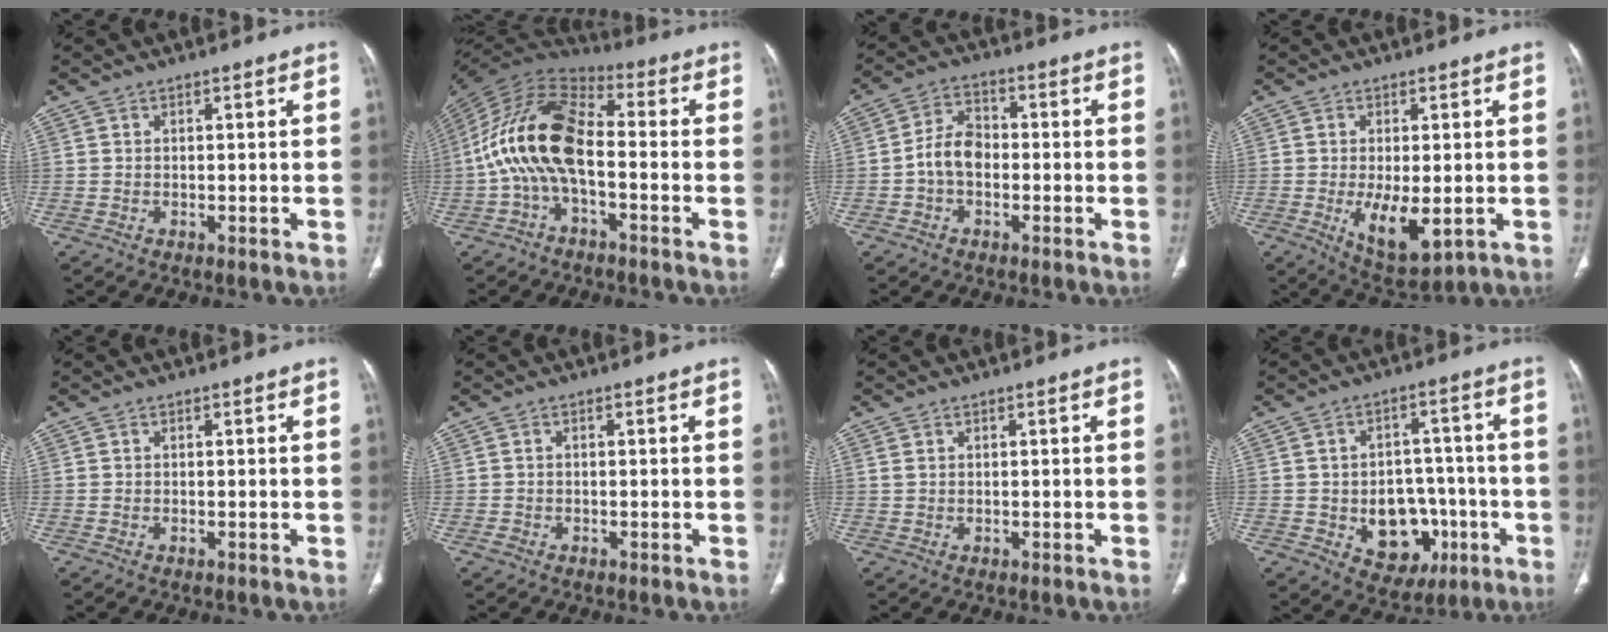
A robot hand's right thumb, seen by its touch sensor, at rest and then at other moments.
{"total": 15.7, "force": [-2.3, 8.0, 13.3], "torque": [-0.255, 0.051, -0.055]}
{"total": 6.6, "force": [-1.4, 4.6, 4.5], "torque": [-0.070, 0.025, -0.036]}
{"total": 9.1, "force": [-1.9, 3.9, 8.0], "torque": [-0.128, -0.021, -0.018]}
{"total": 0.0}
{"total": 1.0, "force": [-0.6, 0.8, 0.3], "torque": [-0.007, 0.004, -0.013]}
{"total": 0.8, "force": [0.3, 0.5, 0.5], "torque": [-0.012, 0.007, 0.010]}
{"total": 12.3, "force": [-3.5, 9.4, 7.2], "torque": [-0.055, 0.031, -0.032]}